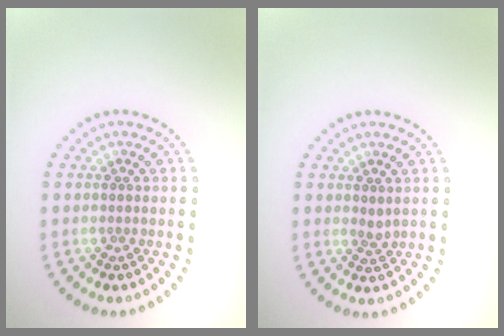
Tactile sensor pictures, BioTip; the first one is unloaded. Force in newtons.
{"total": 0.9, "press": 0.6, "slide": 0.7}